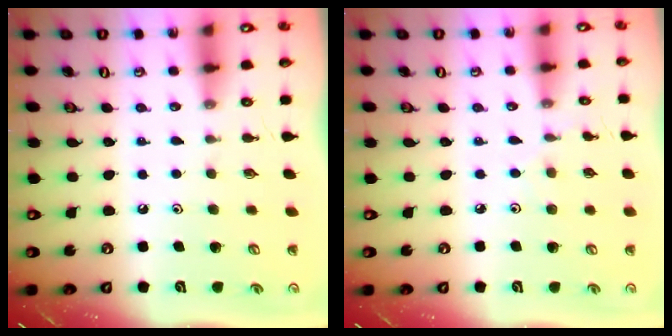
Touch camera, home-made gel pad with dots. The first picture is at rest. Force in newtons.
{"total": 1.4, "press": 1.4, "slide": 0.1}